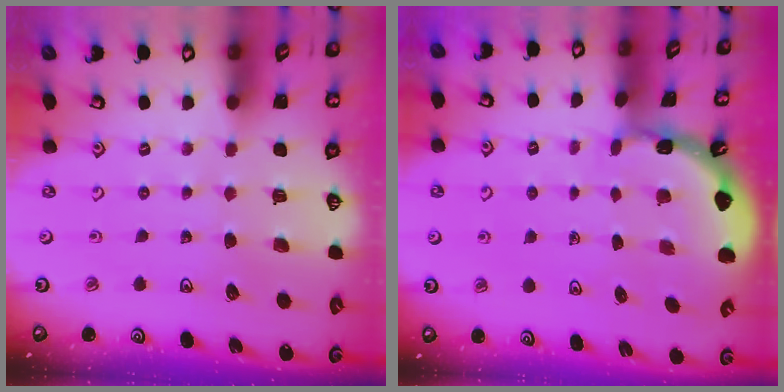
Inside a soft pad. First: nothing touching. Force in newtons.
{"total": 1.7, "press": 1.7, "slide": 0.1}